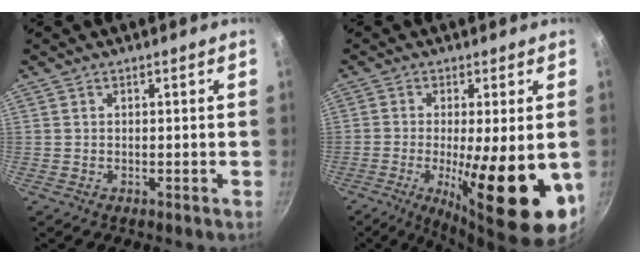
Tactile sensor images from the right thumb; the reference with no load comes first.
{"total": 19.4, "force": [-4.3, 5.5, 18.1], "torque": [-0.268, -0.017, -0.056]}